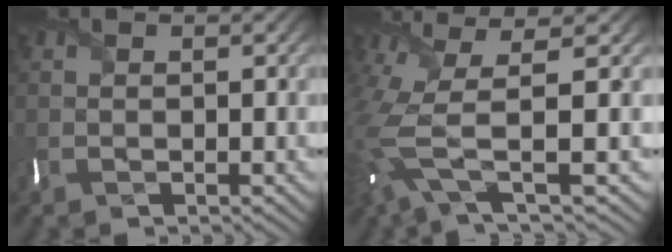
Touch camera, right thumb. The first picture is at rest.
{"total": 10.4, "force": [-0.5, 2.7, 10.1], "torque": [-0.214, -0.001, -0.013]}